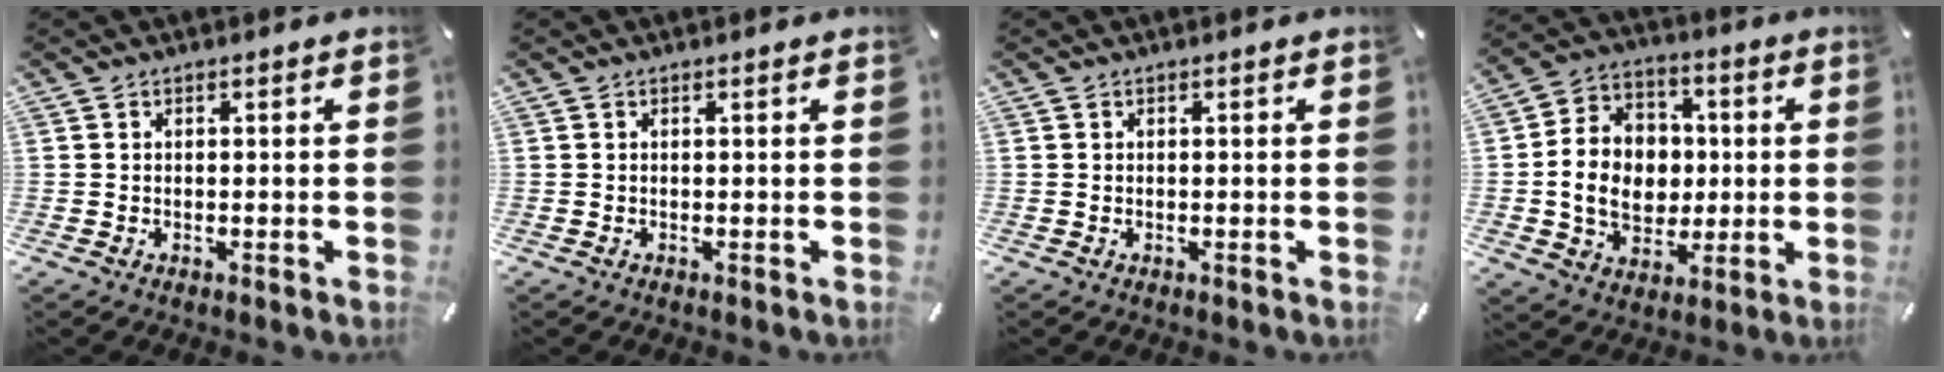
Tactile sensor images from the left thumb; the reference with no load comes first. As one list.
[{"total": 0.0}, {"total": 0.0}, {"total": 13.3, "force": [-0.7, 11.7, 6.3], "torque": [-0.133, 0.017, -0.002]}]